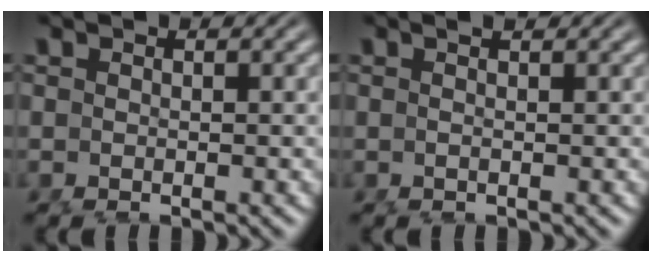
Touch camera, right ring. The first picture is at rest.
{"total": 1.2, "force": [0.4, -0.4, 1.1], "torque": [-0.010, 0.010, 0.001]}